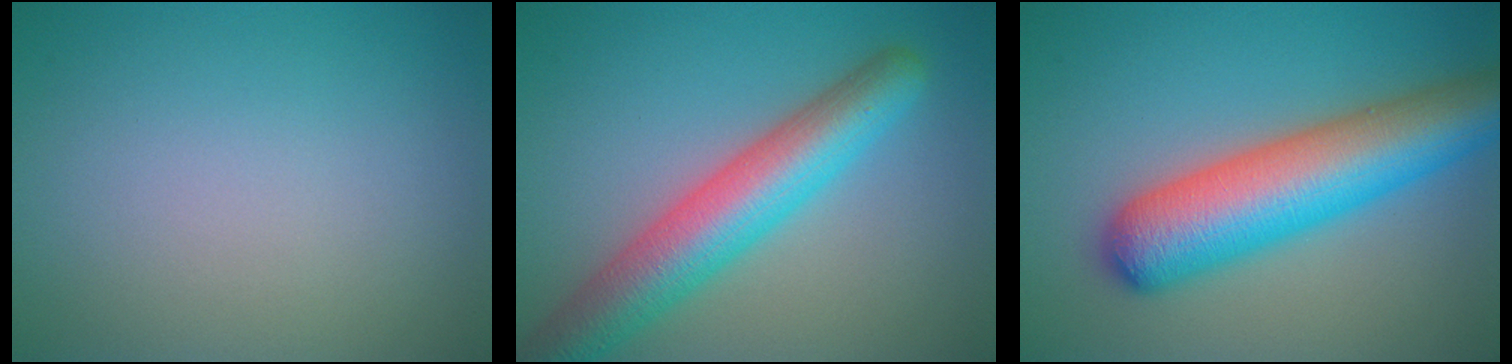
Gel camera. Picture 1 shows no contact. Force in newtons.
{"total": 7.4, "press": 7.4, "slide": 0.2}
{"total": 9.7, "press": 9.7, "slide": 0.3}